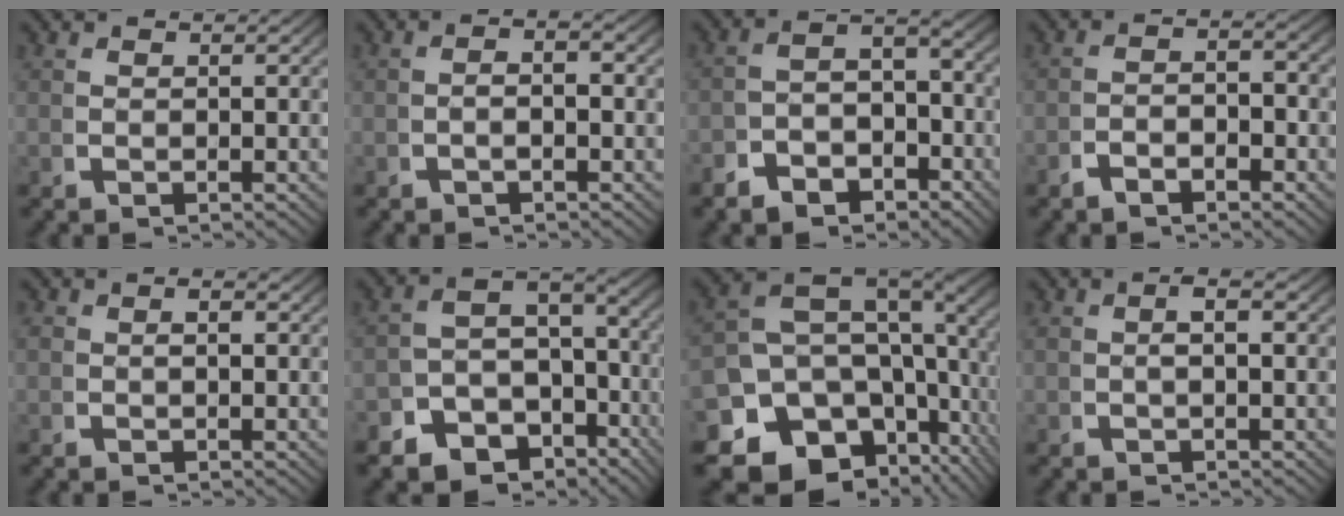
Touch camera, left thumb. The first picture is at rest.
{"total": 2.0, "force": [-0.7, 0.8, 1.6], "torque": [-0.027, 0.004, -0.015]}
{"total": 5.6, "force": [-2.3, 4.4, 2.7], "torque": [-0.033, -0.017, -0.040]}
{"total": 2.5, "force": [-1.5, 1.4, 1.4], "torque": [-0.017, -0.001, -0.035]}
{"total": 1.2, "force": [-0.2, 0.9, 0.9], "torque": [-0.013, -0.004, -0.002]}
{"total": 13.7, "force": [-5.2, 10.7, 6.7], "torque": [-0.117, -0.053, -0.080]}
{"total": 17.3, "force": [-2.4, 12.4, 11.7], "torque": [-0.205, -0.039, -0.033]}
{"total": 1.9, "force": [-0.2, 0.8, 1.8], "torque": [-0.035, 0.001, -0.001]}